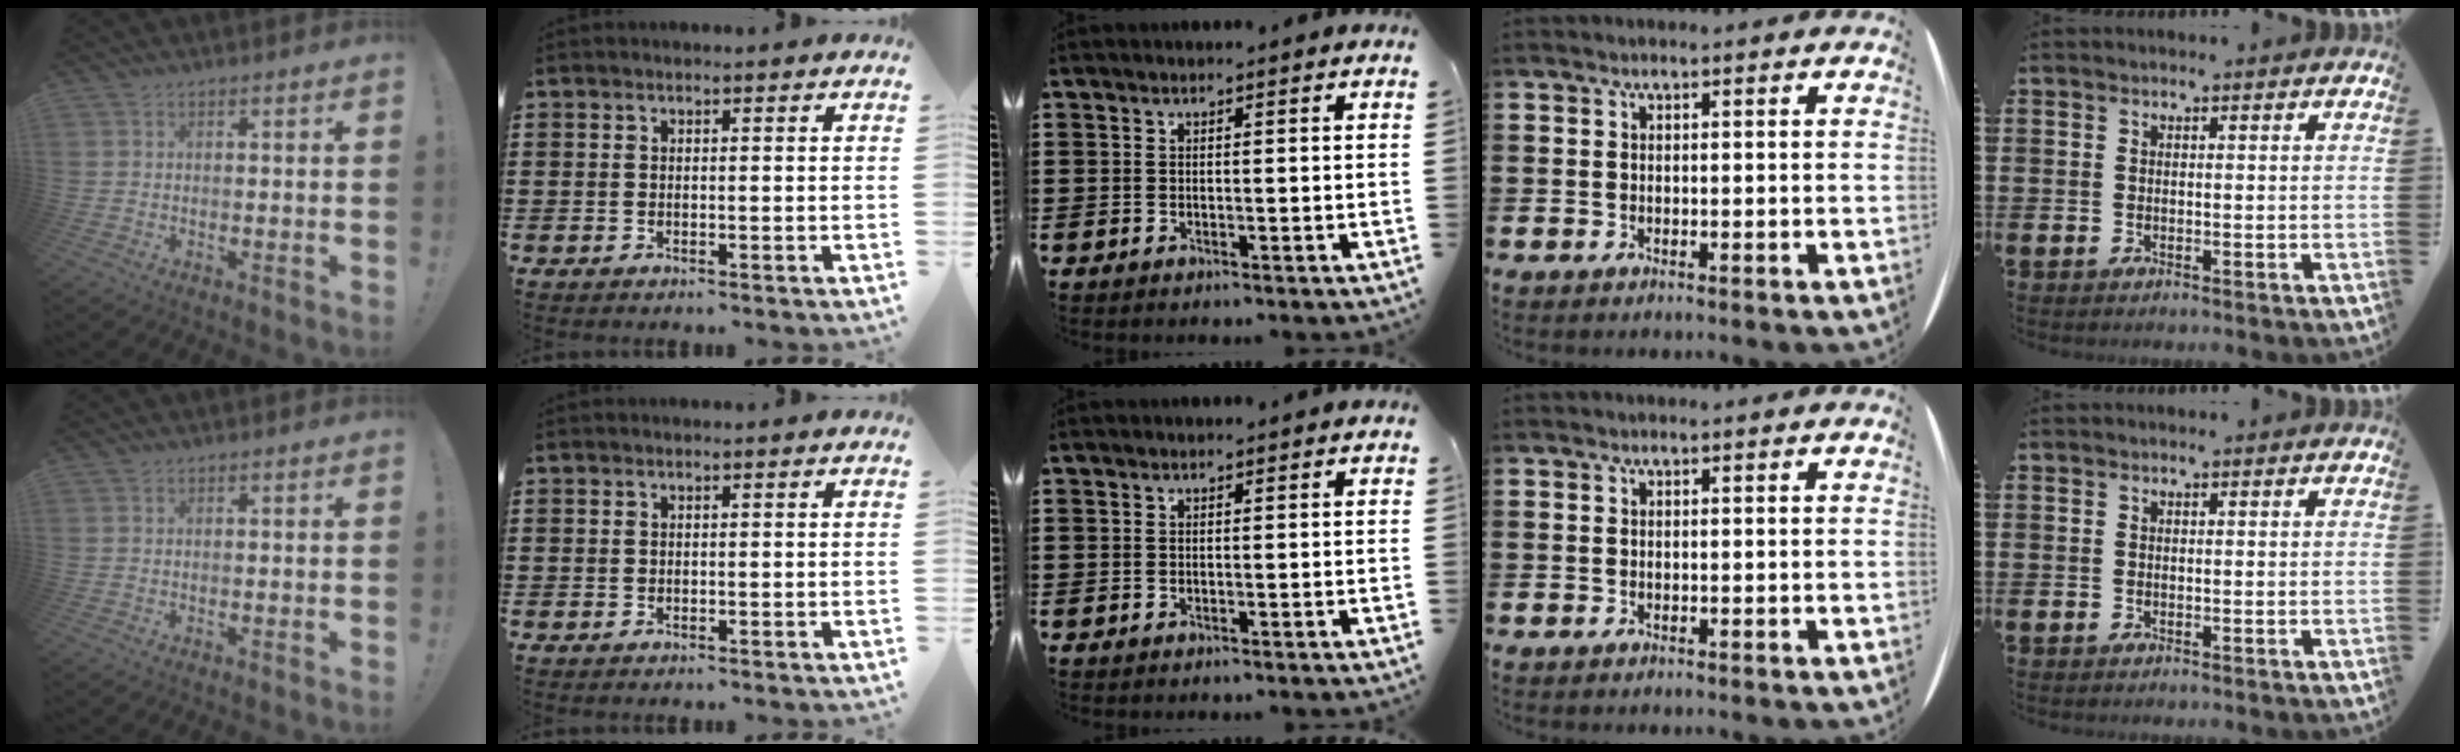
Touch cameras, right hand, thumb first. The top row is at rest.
{}